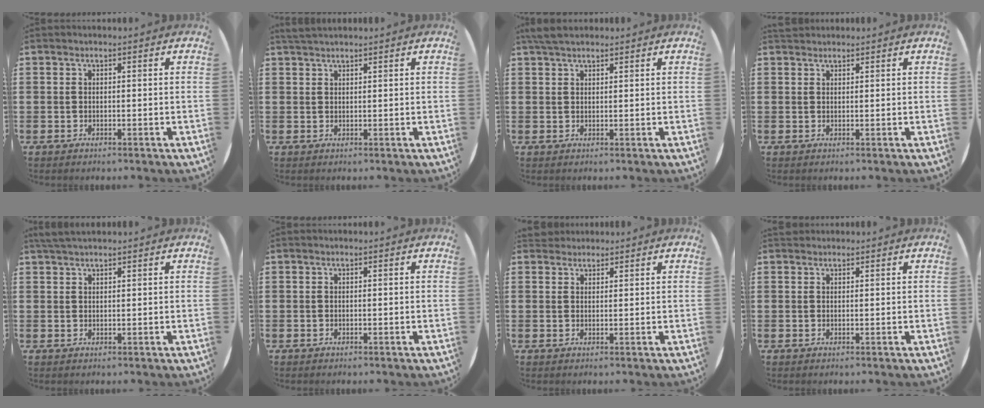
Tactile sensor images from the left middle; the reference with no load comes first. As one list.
[{"total": 1.3, "force": [1.3, 0.0, 0.3], "torque": [-0.009, 0.001, 0.024]}, {"total": 2.8, "force": [2.4, 0.7, 1.3], "torque": [-0.030, 0.005, 0.045]}, {"total": 0.9, "force": [0.9, 0.2, 0.0], "torque": [-0.001, 0.001, 0.018]}, {"total": 1.7, "force": [1.6, 0.2, 0.7], "torque": [-0.015, 0.002, 0.030]}, {"total": 0.0}, {"total": 1.6, "force": [1.5, 0.5, -0.1], "torque": [0.000, 0.003, 0.030]}, {"total": 0.6, "force": [0.6, 0.2, -0.1], "torque": [0.002, 0.004, 0.012]}]